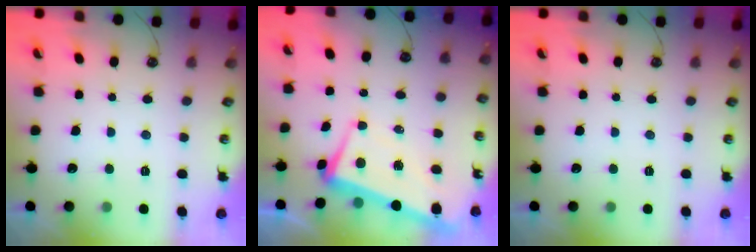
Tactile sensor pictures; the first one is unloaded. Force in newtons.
{"total": 1.7, "press": 0.9, "slide": 1.4}
{"total": 0.0}